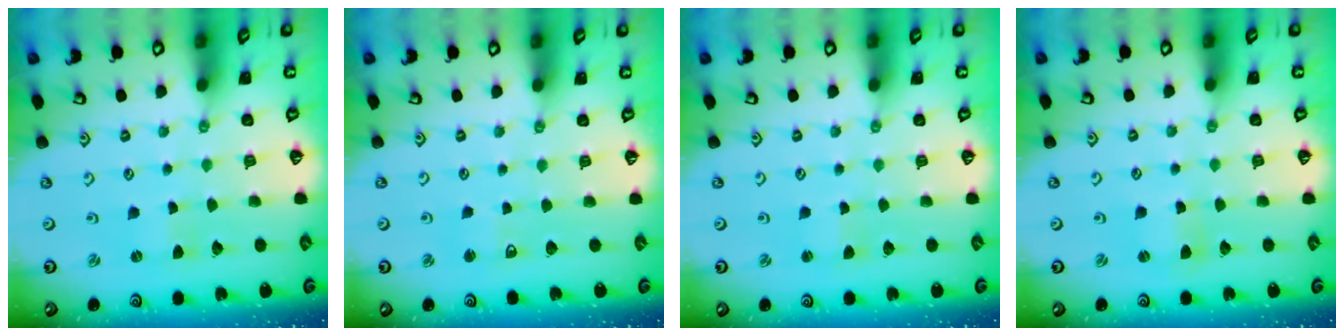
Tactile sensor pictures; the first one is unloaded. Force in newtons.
{"total": 2.8, "press": 2.7, "slide": 0.7}
{"total": 1.5, "press": 1.5, "slide": 0.3}
{"total": 1.1, "press": 1.1, "slide": 0.1}